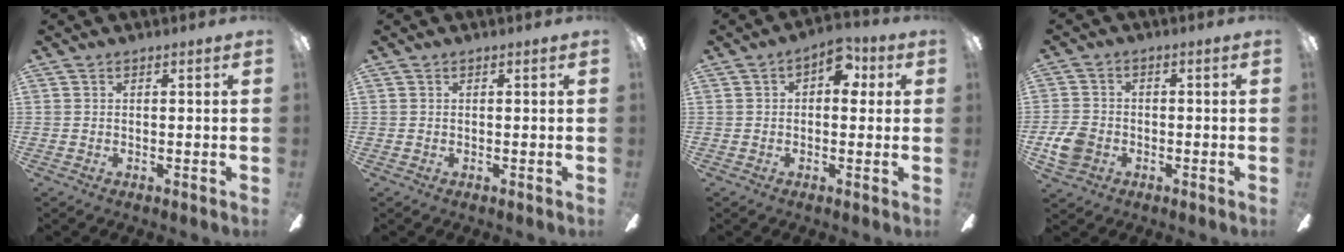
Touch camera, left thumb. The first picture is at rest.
{"total": 0.0}
{"total": 8.2, "force": [2.2, 4.9, 6.2], "torque": [-0.069, 0.001, 0.034]}
{"total": 6.7, "force": [-2.3, 5.2, 3.5], "torque": [-0.074, 0.014, -0.043]}